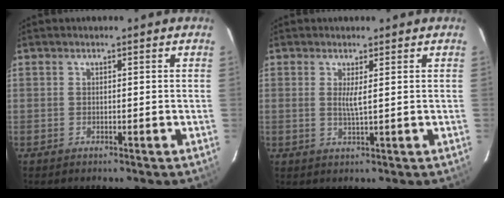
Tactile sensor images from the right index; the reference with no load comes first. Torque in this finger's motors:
{"motor_torque": [0.00, 0.05, -0.01, 0.04]}